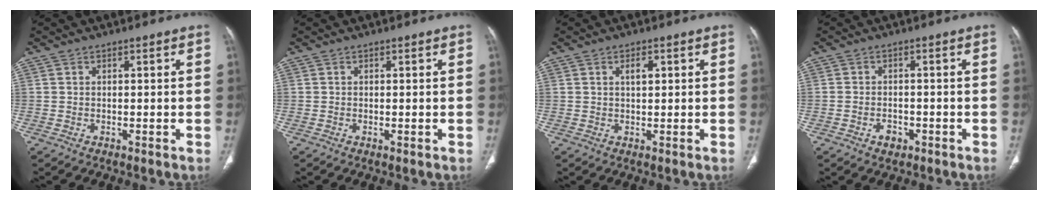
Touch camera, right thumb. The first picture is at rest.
{"total": 0.0}
{"total": 2.5, "force": [0.9, 1.2, 2.0], "torque": [-0.031, -0.002, 0.017]}
{"total": 2.6, "force": [-1.3, 1.8, 1.3], "torque": [-0.016, 0.008, -0.016]}